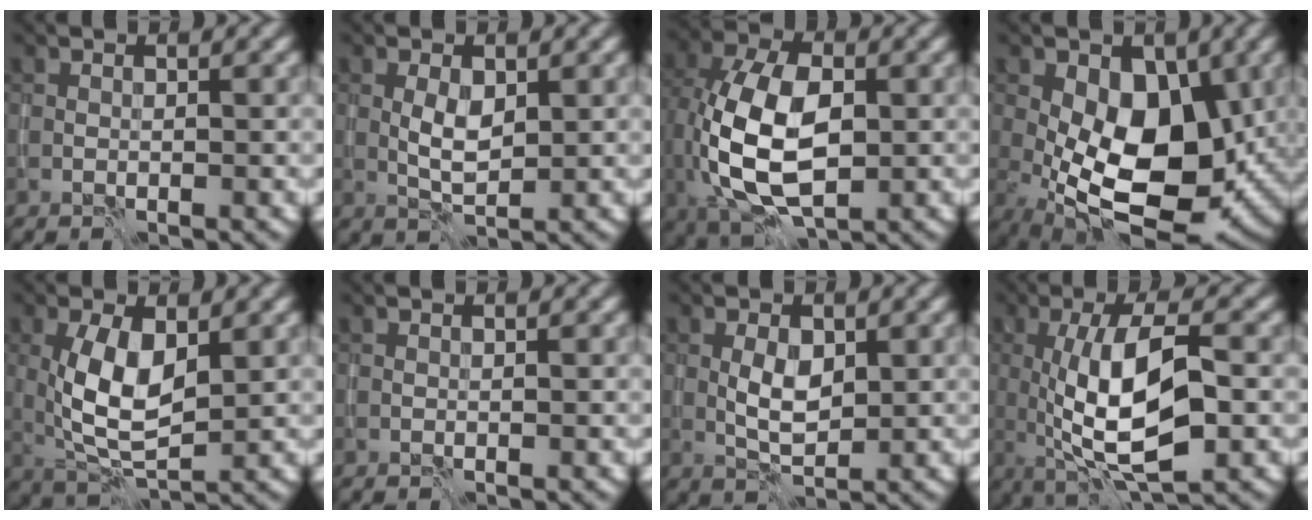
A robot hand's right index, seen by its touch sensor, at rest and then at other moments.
{"total": 2.4, "force": [0.2, 1.1, 2.1], "torque": [-0.044, -0.002, 0.006]}
{"total": 10.9, "force": [-0.5, 6.4, 8.8], "torque": [-0.192, -0.003, -0.006]}
{"total": 11.0, "force": [-0.8, 6.4, 8.9], "torque": [-0.140, -0.011, -0.015]}
{"total": 6.2, "force": [0.7, 2.8, 5.4], "torque": [-0.115, -0.007, 0.017]}
{"total": 0.0}
{"total": 2.8, "force": [0.2, 1.5, 2.3], "torque": [-0.048, -0.002, 0.006]}
{"total": 9.3, "force": [-0.5, 3.1, 8.8], "torque": [-0.145, -0.004, -0.008]}